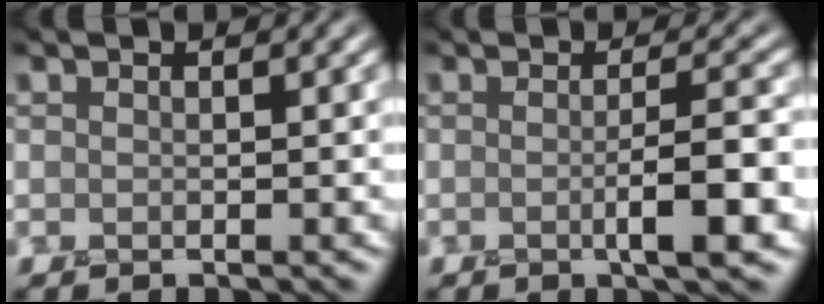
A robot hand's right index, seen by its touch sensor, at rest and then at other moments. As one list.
[{"total": 4.1, "force": [-0.7, 0.6, 4.0], "torque": [-0.061, 0.000, -0.014]}]